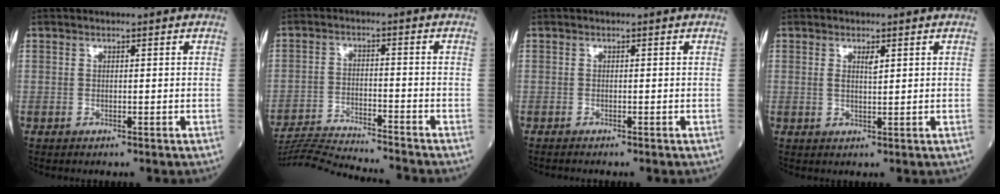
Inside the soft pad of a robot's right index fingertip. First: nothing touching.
{"total": 14.7, "force": [-14.0, -1.2, 4.2], "torque": [-0.064, -0.015, -0.221]}
{"total": 0.7, "force": [-0.6, -0.1, 0.3], "torque": [-0.005, 0.000, -0.009]}
{"total": 1.6, "force": [0.7, 0.3, 1.4], "torque": [-0.027, -0.001, 0.013]}